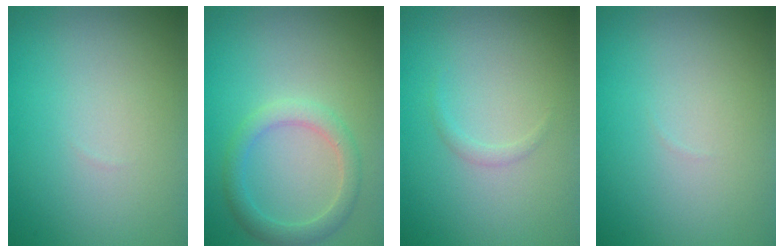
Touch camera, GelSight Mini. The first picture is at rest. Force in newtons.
{"total": 2.5, "press": 2.5, "slide": 0.1}
{"total": 0.7, "press": 0.7, "slide": 0.0}
{"total": 0.0}